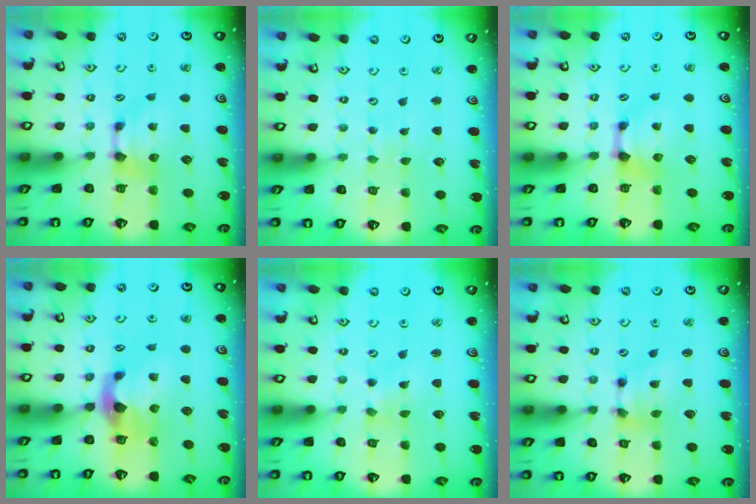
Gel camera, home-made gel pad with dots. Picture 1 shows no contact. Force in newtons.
{"total": 5.7, "press": 5.7, "slide": 0.2}
{"total": 0.6, "press": 0.4, "slide": 0.5}
{"total": 2.9, "press": 2.6, "slide": 1.3}
{"total": 4.7, "press": 4.6, "slide": 0.8}
{"total": 4.9, "press": 4.4, "slide": 2.0}